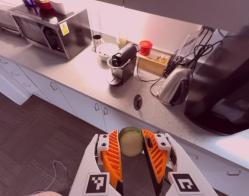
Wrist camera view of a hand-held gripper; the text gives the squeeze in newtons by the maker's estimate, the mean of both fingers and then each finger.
{"total": 9.5, "left": 9.0, "right": 10.0}